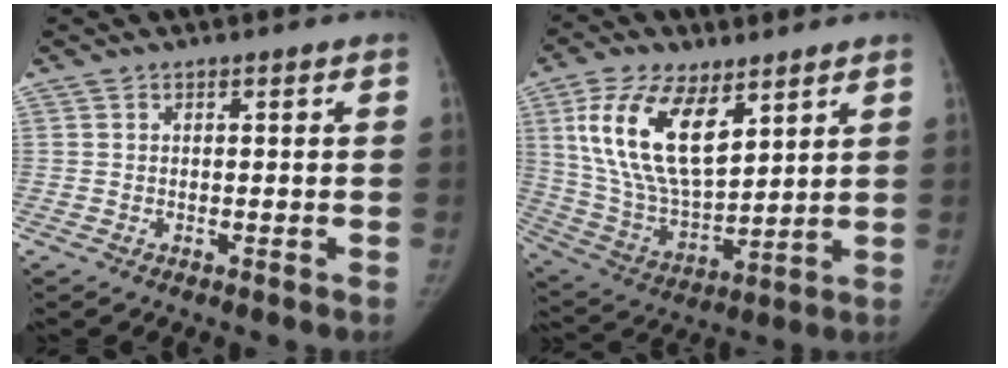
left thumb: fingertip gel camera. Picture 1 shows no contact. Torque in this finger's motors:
{"motor_torque": [1.45, 1.54, 1.91, -0.86, 0.13]}